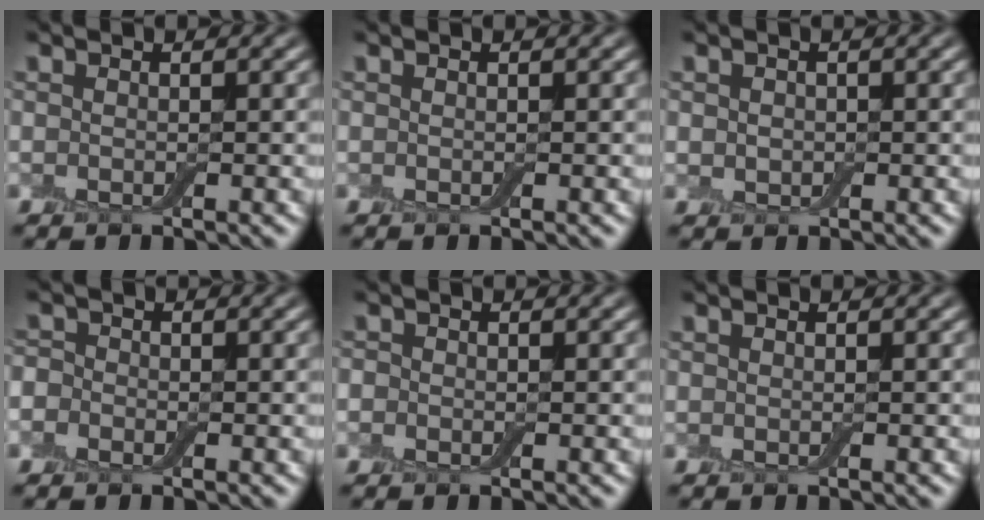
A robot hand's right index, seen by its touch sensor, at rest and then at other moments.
{"total": 0.0}
{"total": 1.5, "force": [0.3, 1.3, 0.5], "torque": [0.003, 0.005, -0.006]}
{"total": 1.5, "force": [-0.7, 1.2, 0.4], "torque": [0.001, 0.004, -0.023]}
{"total": 0.5, "force": [-0.2, 0.5, 0.0], "torque": [0.002, 0.002, -0.007]}
{"total": 0.0}